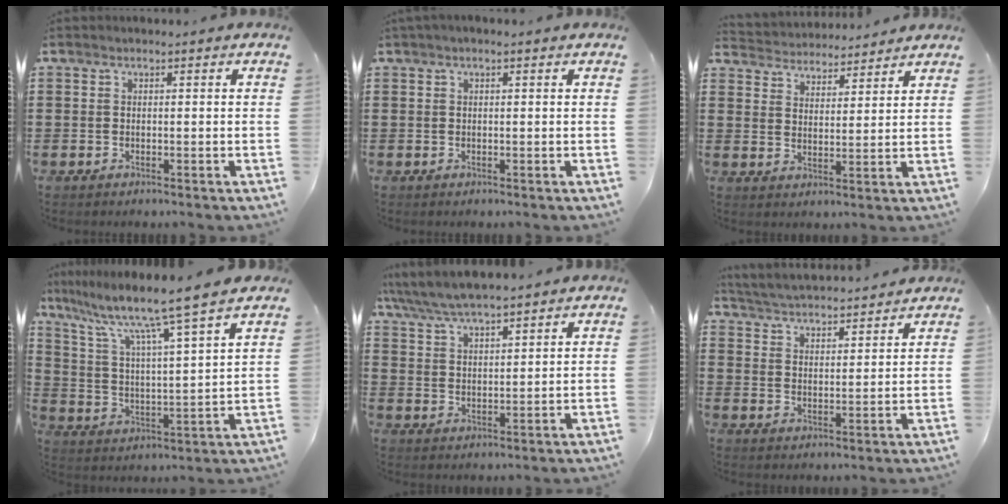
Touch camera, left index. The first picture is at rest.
{"total": 0.7, "force": [0.3, 0.0, 0.7], "torque": [-0.013, 0.000, 0.006]}
{"total": 3.8, "force": [3.7, 0.5, -0.6], "torque": [-0.009, -0.021, 0.064]}
{"total": 9.0, "force": [7.5, -1.3, 4.8], "torque": [-0.123, -0.058, 0.116]}
{"total": 5.7, "force": [5.2, 0.9, 2.0], "torque": [-0.058, -0.018, 0.094]}
{"total": 3.8, "force": [3.8, -0.1, 0.1], "torque": [-0.020, -0.027, 0.063]}